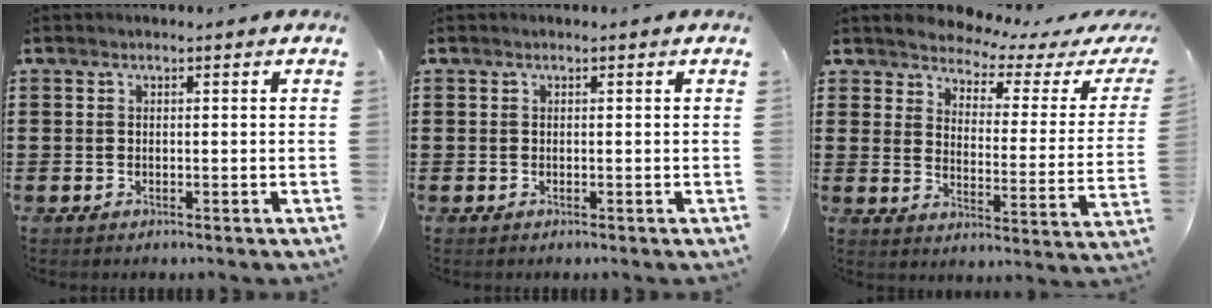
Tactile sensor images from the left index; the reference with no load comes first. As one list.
[{"total": 0.0}, {"total": 3.3, "force": [3.2, 0.4, 0.4], "torque": [-0.033, -0.025, 0.047]}]